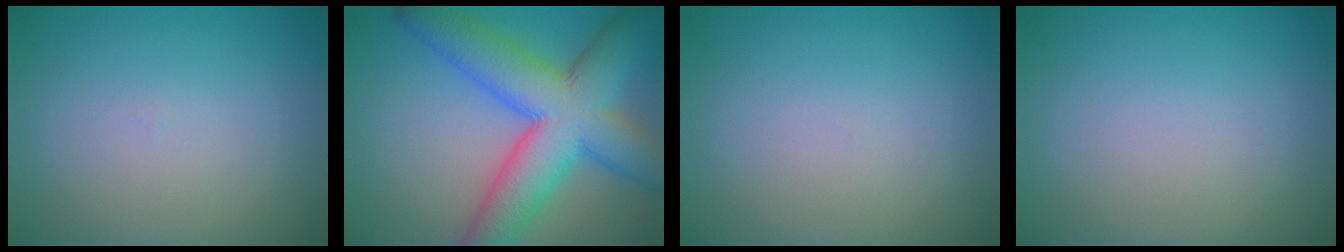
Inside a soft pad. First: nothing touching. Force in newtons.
{"total": 11.0, "press": 11.0, "slide": 0.3}
{"total": 0.0}
{"total": 0.0}